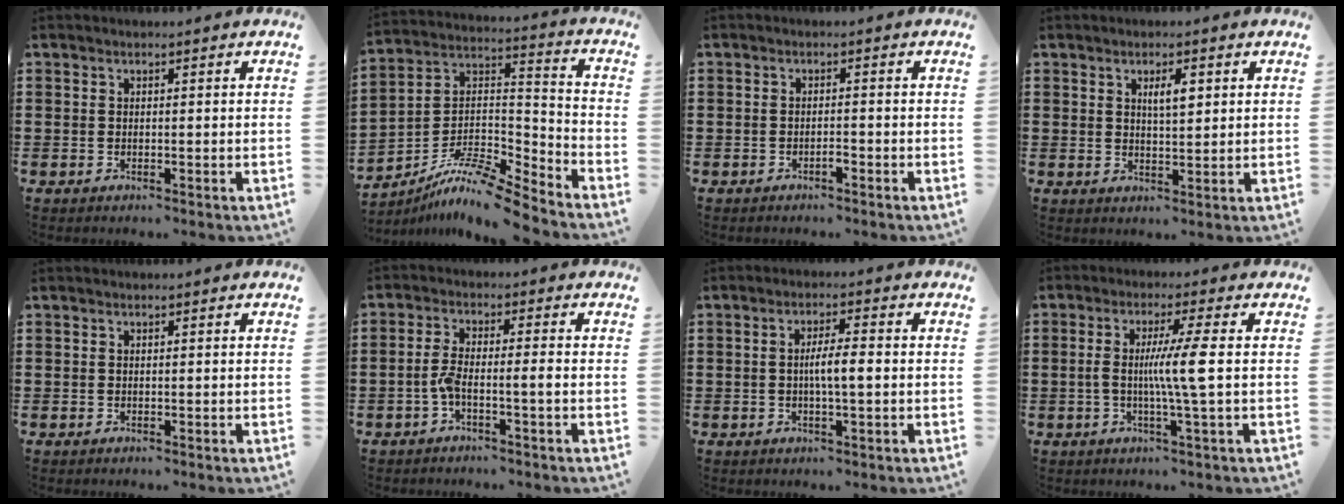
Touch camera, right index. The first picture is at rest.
{"total": 10.2, "force": [-8.8, 1.2, 5.0], "torque": [-0.100, 0.007, -0.180]}
{"total": 1.3, "force": [-0.9, 0.2, 0.9], "torque": [-0.018, -0.003, -0.016]}
{"total": 3.2, "force": [1.2, 1.0, 2.8], "torque": [-0.051, 0.003, 0.017]}
{"total": 0.0}
{"total": 3.9, "force": [-1.6, 0.3, 3.6], "torque": [-0.087, -0.008, -0.038]}
{"total": 4.0, "force": [-0.4, 0.6, 3.9], "torque": [-0.068, 0.000, -0.009]}
{"total": 7.1, "force": [-0.2, -0.6, 7.0], "torque": [-0.127, -0.008, -0.011]}